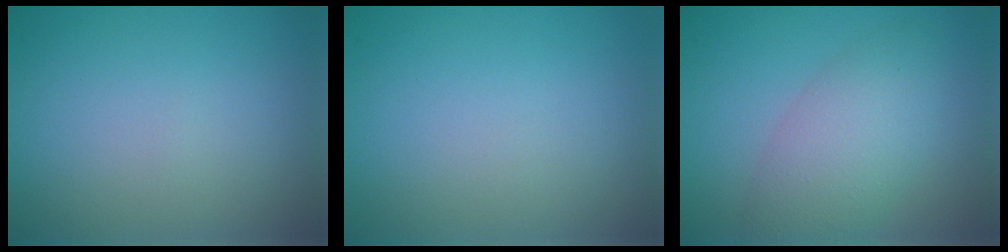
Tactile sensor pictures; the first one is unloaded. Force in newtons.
{"total": 0.0}
{"total": 5.1, "press": 5.1, "slide": 0.3}